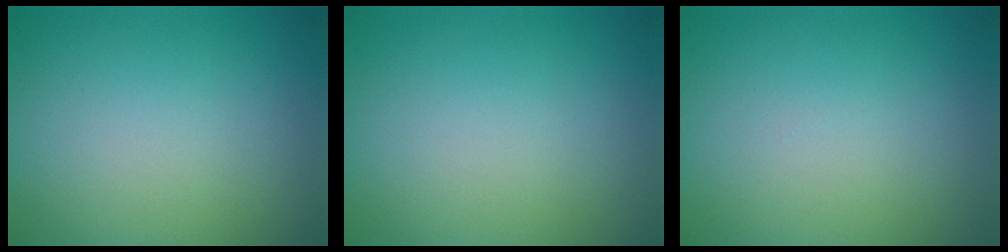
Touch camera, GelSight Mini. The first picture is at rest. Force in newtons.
{"total": 0.0}
{"total": 0.0}